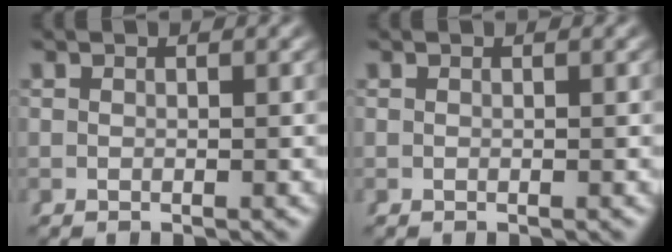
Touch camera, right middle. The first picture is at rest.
{"total": 0.0}